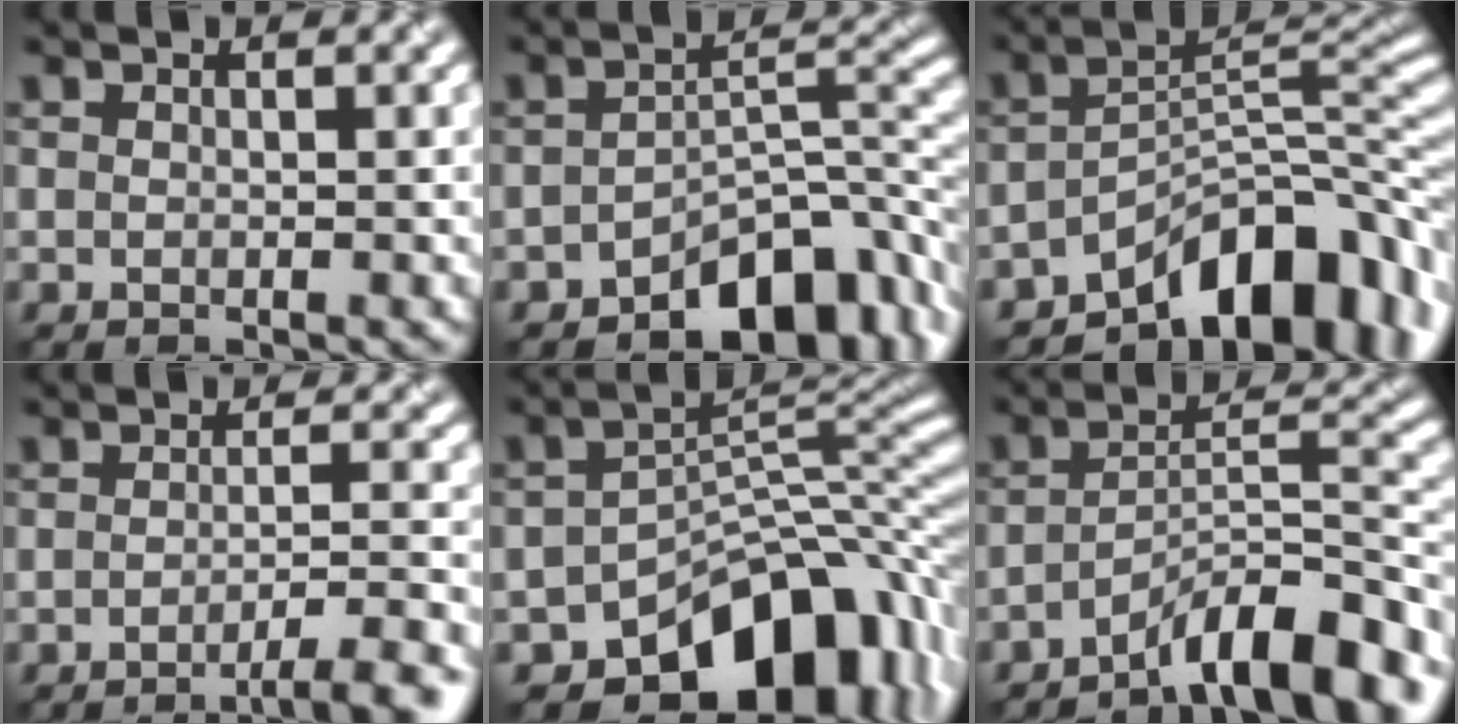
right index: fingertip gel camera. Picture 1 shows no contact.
{"total": 7.5, "force": [-4.7, 3.7, 4.4], "torque": [-0.045, 0.003, -0.078]}
{"total": 10.7, "force": [-7.0, 4.6, 6.6], "torque": [-0.070, 0.002, -0.122]}
{"total": 4.8, "force": [-3.2, 0.7, 3.5], "torque": [-0.048, 0.006, -0.047]}
{"total": 12.5, "force": [-7.9, 6.9, 6.7], "torque": [-0.081, -0.005, -0.132]}
{"total": 8.8, "force": [-6.0, 2.0, 6.1], "torque": [-0.085, 0.014, -0.100]}